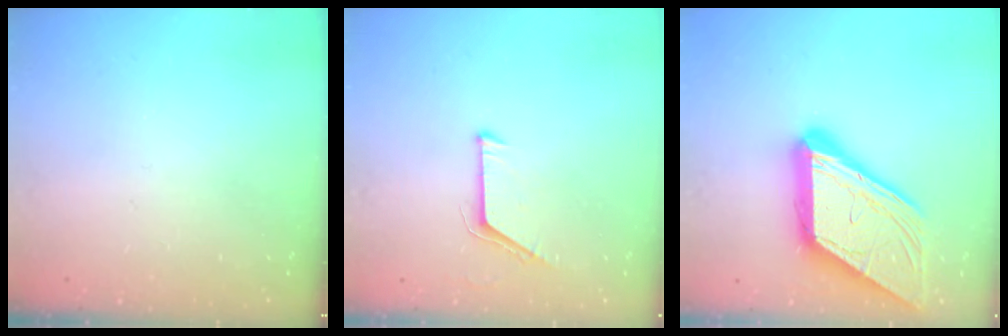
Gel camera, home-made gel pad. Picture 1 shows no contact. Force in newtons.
{"total": 5.7, "press": 5.7, "slide": 0.5}
{"total": 22.4, "press": 22.2, "slide": 2.6}